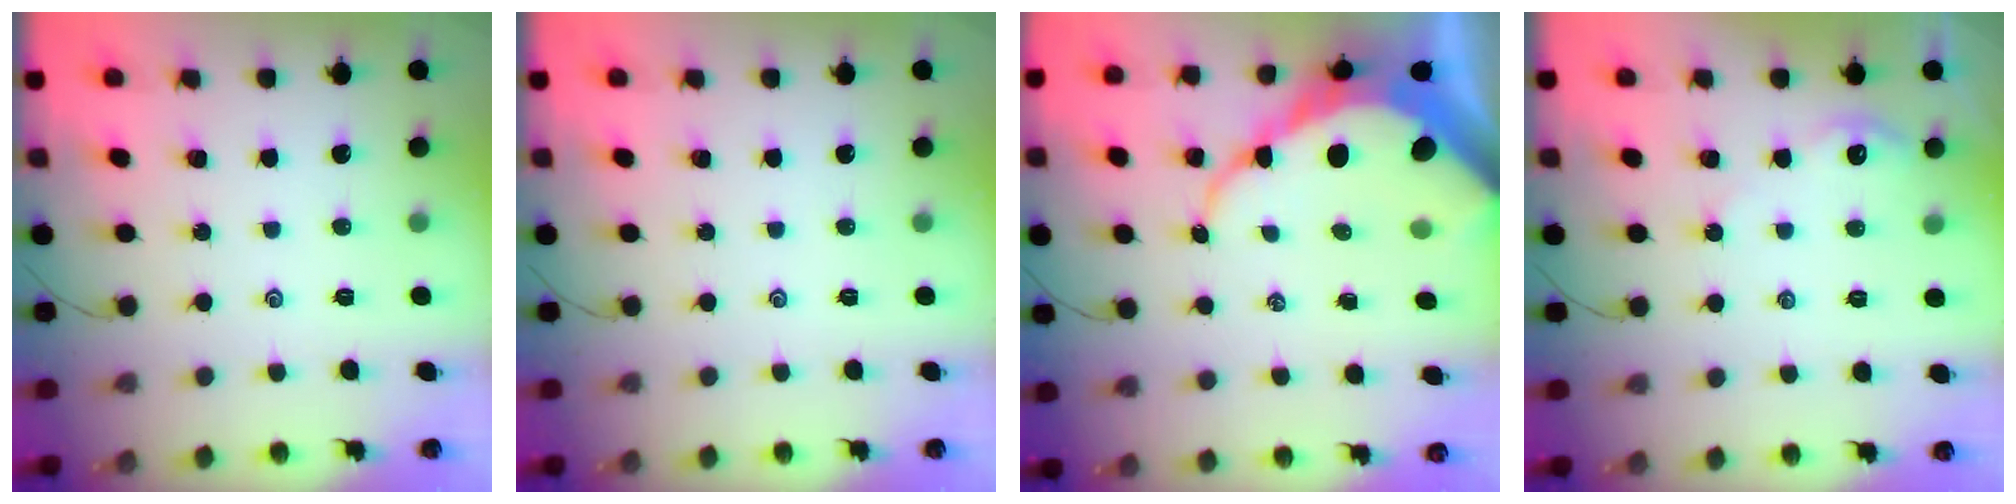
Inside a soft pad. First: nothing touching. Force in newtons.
{"total": 0.0}
{"total": 15.1, "press": 15.0, "slide": 1.4}
{"total": 3.9, "press": 3.9, "slide": 0.5}